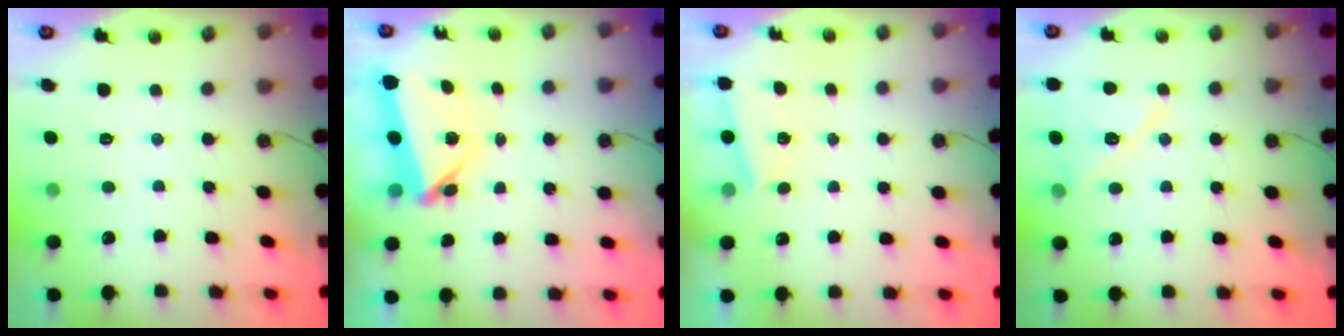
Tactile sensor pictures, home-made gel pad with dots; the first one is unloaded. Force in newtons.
{"total": 5.6, "press": 5.6, "slide": 0.3}
{"total": 1.2, "press": 1.1, "slide": 0.5}
{"total": 12.3, "press": 12.2, "slide": 1.3}